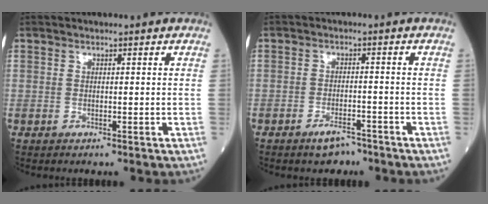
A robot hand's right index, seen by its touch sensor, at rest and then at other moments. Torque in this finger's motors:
{"motor_torque": [0.16, -0.18, 0.17, 0.03]}